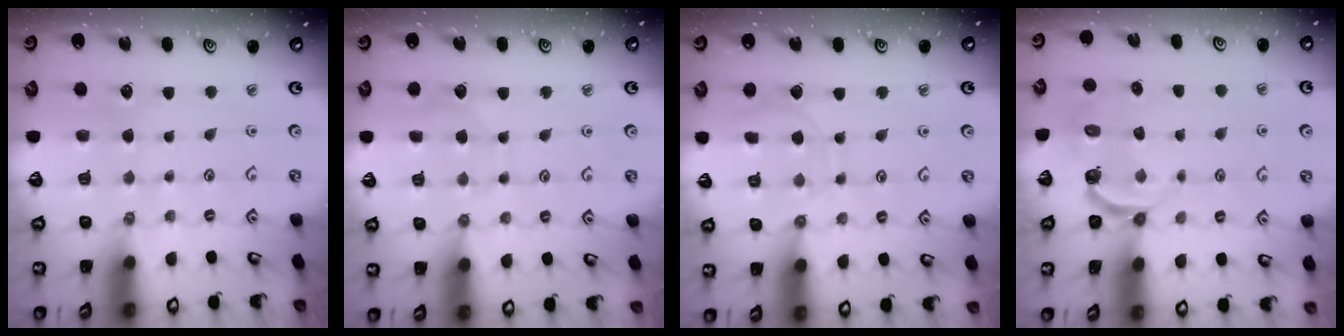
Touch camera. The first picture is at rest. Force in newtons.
{"total": 3.8, "press": 3.8, "slide": 0.4}
{"total": 8.1, "press": 8.1, "slide": 0.6}
{"total": 4.8, "press": 3.7, "slide": 3.0}